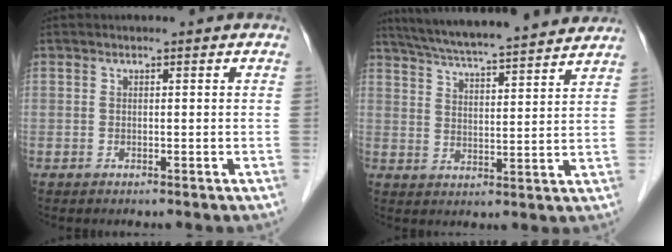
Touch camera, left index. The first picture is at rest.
{"total": 19.5, "force": [17.5, 0.9, 8.4], "torque": [-0.143, 0.025, 0.252]}